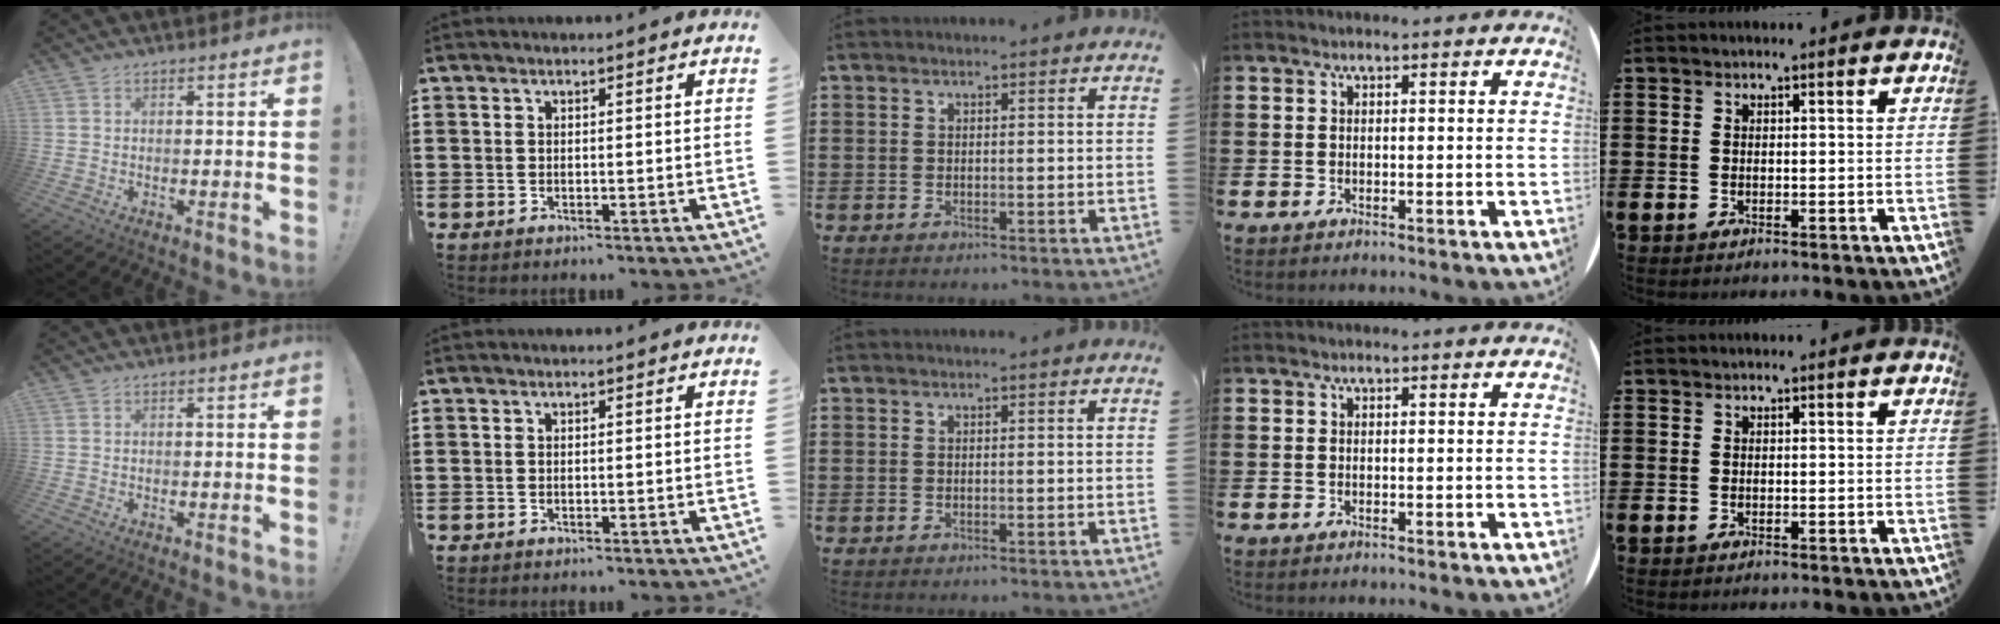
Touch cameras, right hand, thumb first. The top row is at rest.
{}